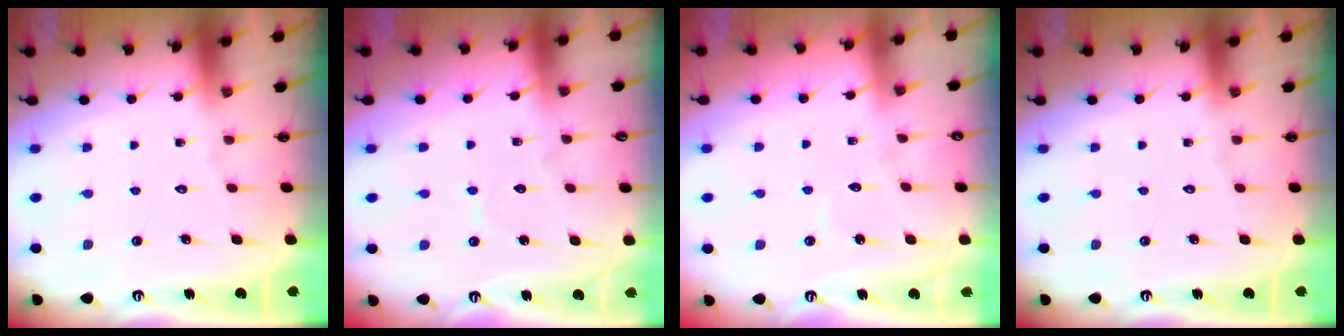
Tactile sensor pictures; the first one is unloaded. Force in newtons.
{"total": 3.6, "press": 3.6, "slide": 0.3}
{"total": 3.0, "press": 3.0, "slide": 0.3}
{"total": 0.0}